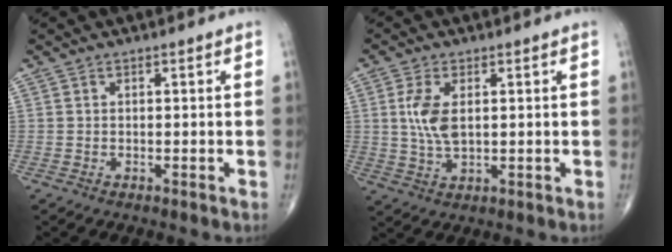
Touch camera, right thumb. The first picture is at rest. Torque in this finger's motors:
{"motor_torque": [0.64, 0.53, 0.88, 0.19, 0.03]}